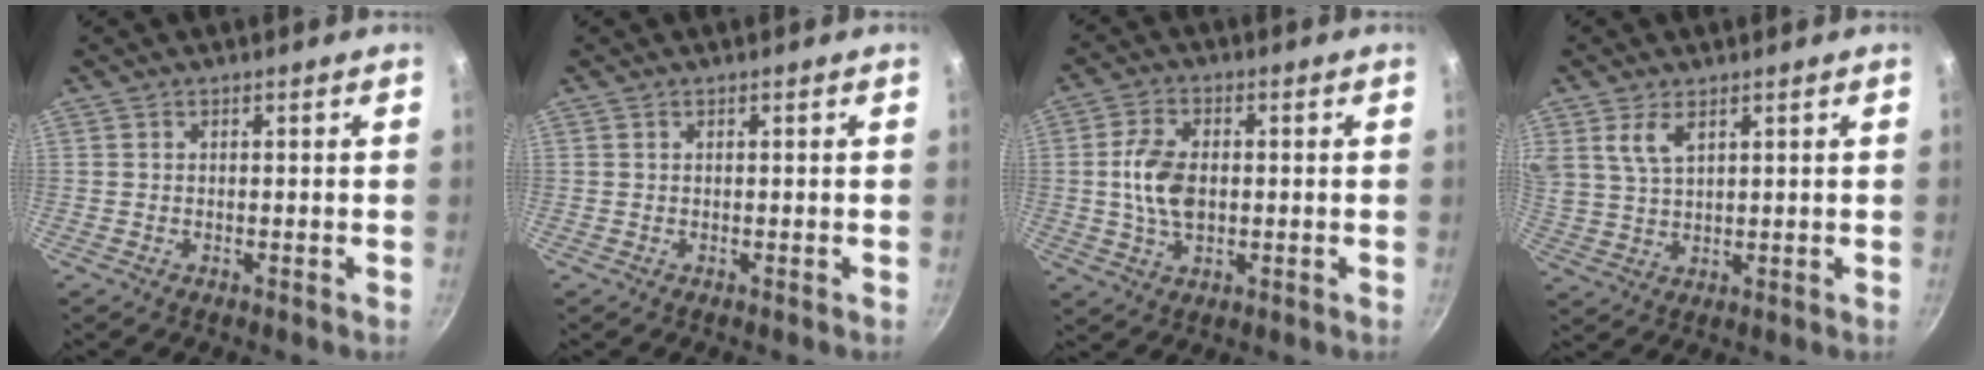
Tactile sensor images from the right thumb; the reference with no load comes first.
{"total": 0.0}
{"total": 8.6, "force": [0.1, 5.2, 6.8], "torque": [-0.130, 0.004, 0.003]}
{"total": 5.3, "force": [2.9, 2.7, 3.6], "torque": [-0.072, -0.011, 0.065]}